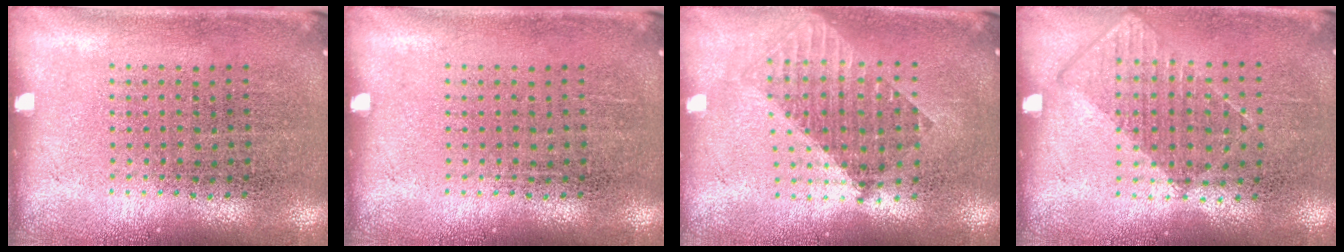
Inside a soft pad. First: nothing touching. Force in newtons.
{"total": 0.0}
{"total": 1.7, "press": 1.4, "slide": 1.0}
{"total": 0.8, "press": 0.8, "slide": 0.4}